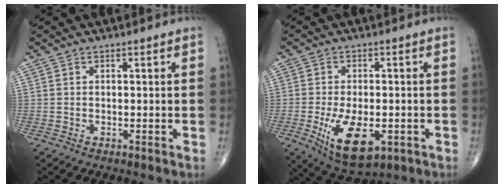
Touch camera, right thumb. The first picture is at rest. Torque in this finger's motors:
{"motor_torque": [-0.31, 0.34, 0.27, -0.58, 0.32]}